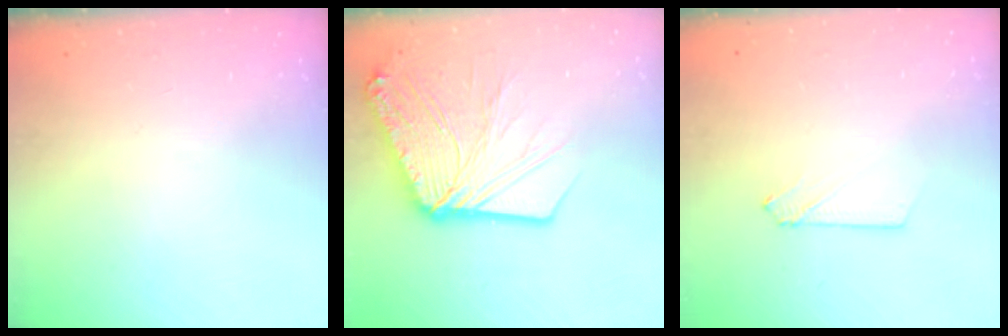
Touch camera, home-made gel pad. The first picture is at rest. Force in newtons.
{"total": 20.8, "press": 20.6, "slide": 2.7}
{"total": 2.6, "press": 2.6, "slide": 0.3}